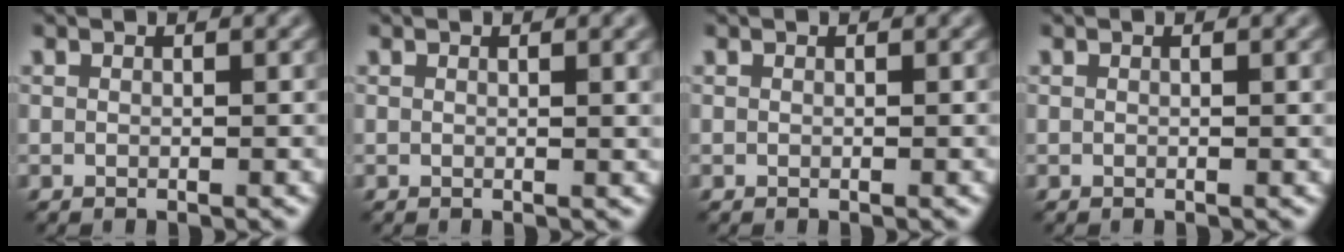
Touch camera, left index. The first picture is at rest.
{"total": 2.6, "force": [0.9, 0.9, 2.3], "torque": [-0.017, 0.006, 0.009]}
{"total": 0.0}
{"total": 0.8, "force": [0.1, 0.2, 0.8], "torque": [-0.007, 0.003, -0.001]}